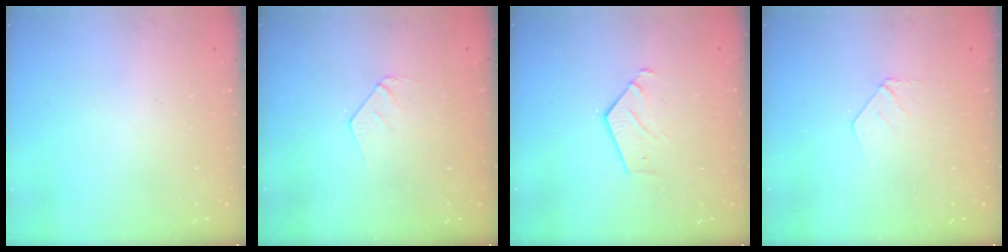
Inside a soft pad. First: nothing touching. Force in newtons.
{"total": 3.6, "press": 3.6, "slide": 0.2}
{"total": 4.0, "press": 4.0, "slide": 0.2}
{"total": 3.4, "press": 3.4, "slide": 0.3}